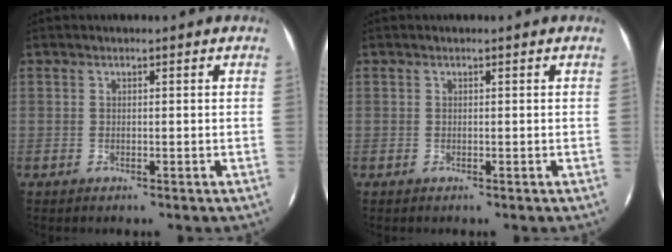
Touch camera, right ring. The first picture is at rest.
{"total": 0.0}